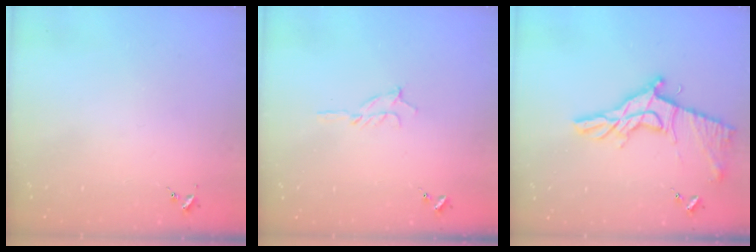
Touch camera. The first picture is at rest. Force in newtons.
{"total": 5.0, "press": 5.0, "slide": 0.6}
{"total": 16.7, "press": 16.7, "slide": 0.7}